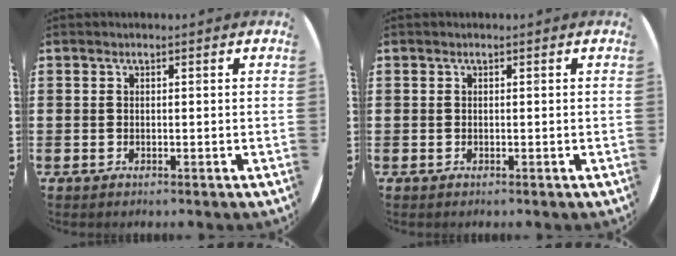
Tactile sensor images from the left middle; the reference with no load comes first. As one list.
[{"total": 0.0}]